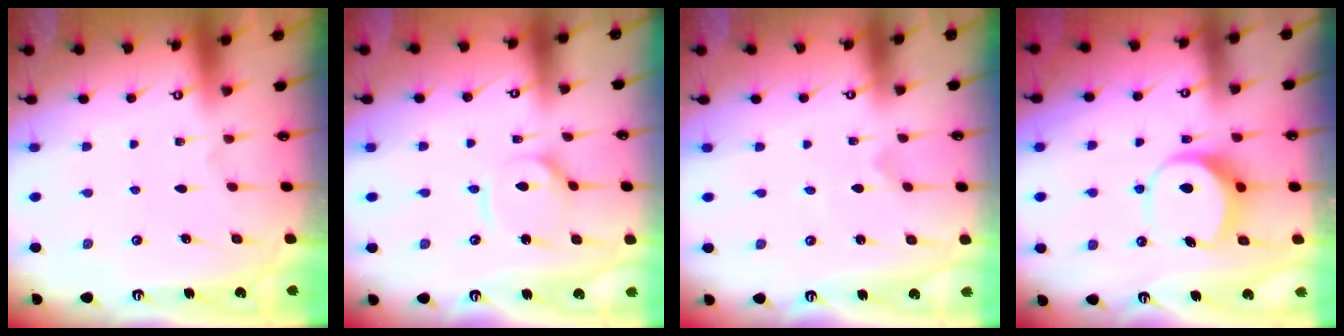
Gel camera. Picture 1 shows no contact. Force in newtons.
{"total": 6.9, "press": 6.9, "slide": 0.4}
{"total": 0.0}
{"total": 7.2, "press": 7.2, "slide": 0.9}